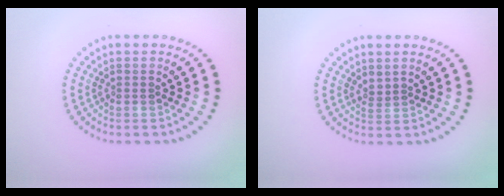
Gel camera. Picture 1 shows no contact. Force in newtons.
{"total": 0.7, "press": 0.4, "slide": 0.6}